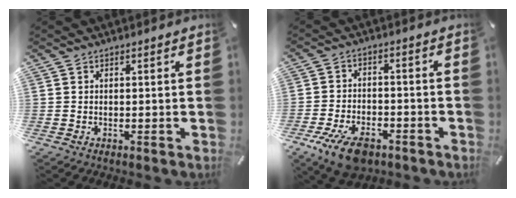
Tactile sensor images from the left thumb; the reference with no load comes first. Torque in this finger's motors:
{"motor_torque": [0.53, 2.99, 0.80, 0.58, 0.06]}